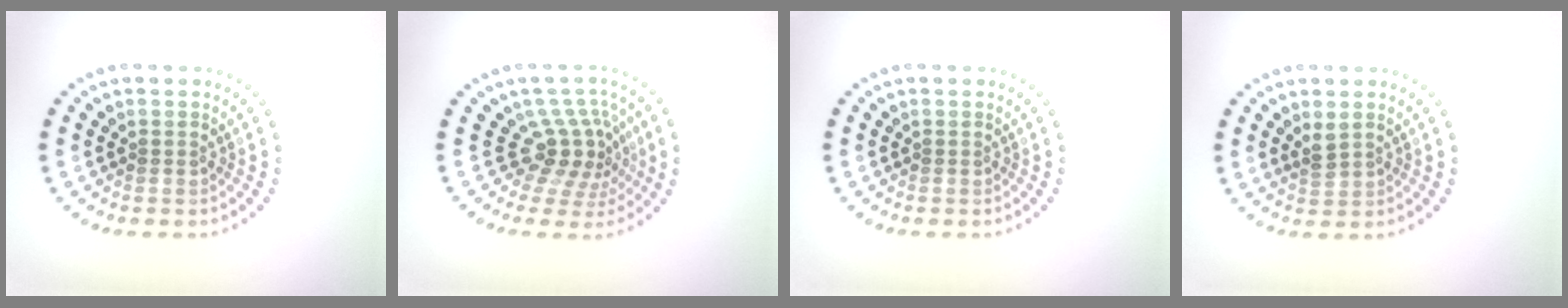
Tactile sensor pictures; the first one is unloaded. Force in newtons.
{"total": 4.0, "press": 2.7, "slide": 2.9}
{"total": 0.0}
{"total": 1.3, "press": 1.2, "slide": 0.6}